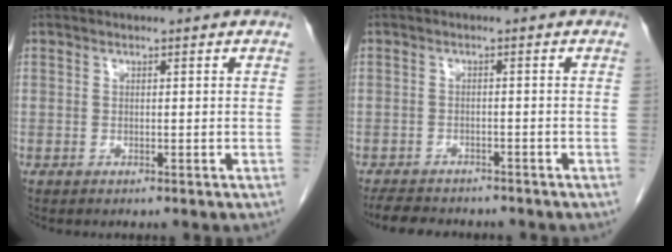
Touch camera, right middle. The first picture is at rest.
{"total": 7.5, "force": [-6.7, 2.4, 2.6], "torque": [-0.043, -0.006, -0.095]}